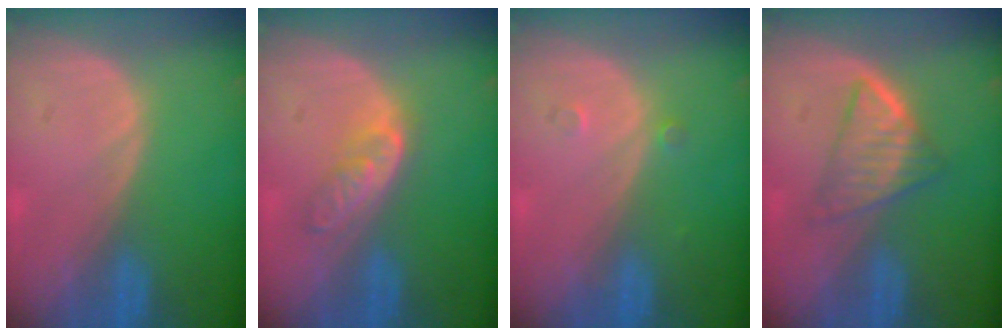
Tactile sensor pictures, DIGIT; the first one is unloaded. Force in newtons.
{"total": 4.8, "press": 4.1, "slide": 2.5}
{"total": 1.2, "press": 1.0, "slide": 0.7}
{"total": 5.3, "press": 5.0, "slide": 1.8}